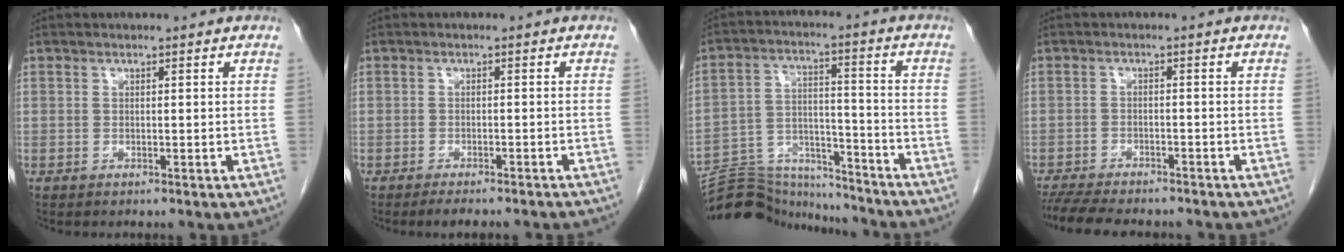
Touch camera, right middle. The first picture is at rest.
{"total": 7.3, "force": [-6.5, 0.9, 3.3], "torque": [-0.034, -0.006, -0.081]}
{"total": 14.5, "force": [-14.2, 2.4, 1.2], "torque": [-0.024, 0.037, -0.228]}
{"total": 11.6, "force": [-10.1, 2.5, 5.0], "torque": [-0.090, -0.014, -0.146]}